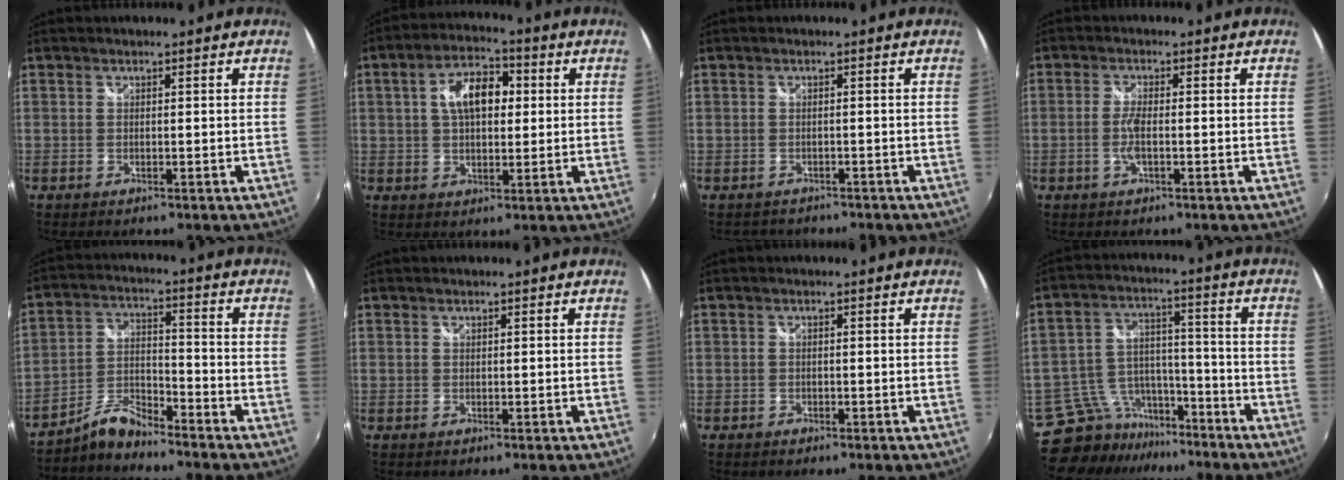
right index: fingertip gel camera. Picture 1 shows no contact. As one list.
[{"total": 9.3, "force": [1.7, 5.2, 7.5], "torque": [-0.128, 0.020, 0.027]}, {"total": 2.7, "force": [-2.1, 1.7, 0.1], "torque": [-0.003, 0.002, -0.031]}, {"total": 3.2, "force": [-0.8, 0.5, 3.0], "torque": [-0.065, -0.001, -0.018]}, {"total": 6.2, "force": [-5.9, 0.8, 1.7], "torque": [-0.037, 0.024, -0.121]}, {"total": 0.0}, {"total": 0.9, "force": [-0.7, 0.5, 0.1], "torque": [-0.006, -0.003, -0.013]}, {"total": 11.9, "force": [-9.9, 6.5, 1.5], "torque": [-0.045, 0.041, -0.154]}]